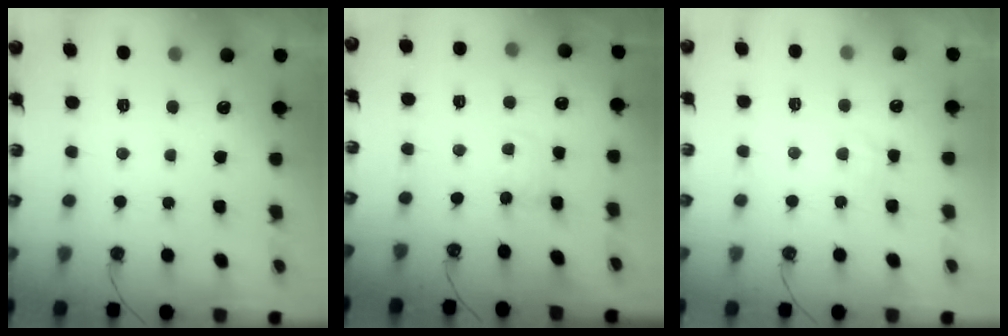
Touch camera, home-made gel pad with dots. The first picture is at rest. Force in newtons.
{"total": 1.8, "press": 1.8, "slide": 0.2}
{"total": 5.5, "press": 5.5, "slide": 0.5}